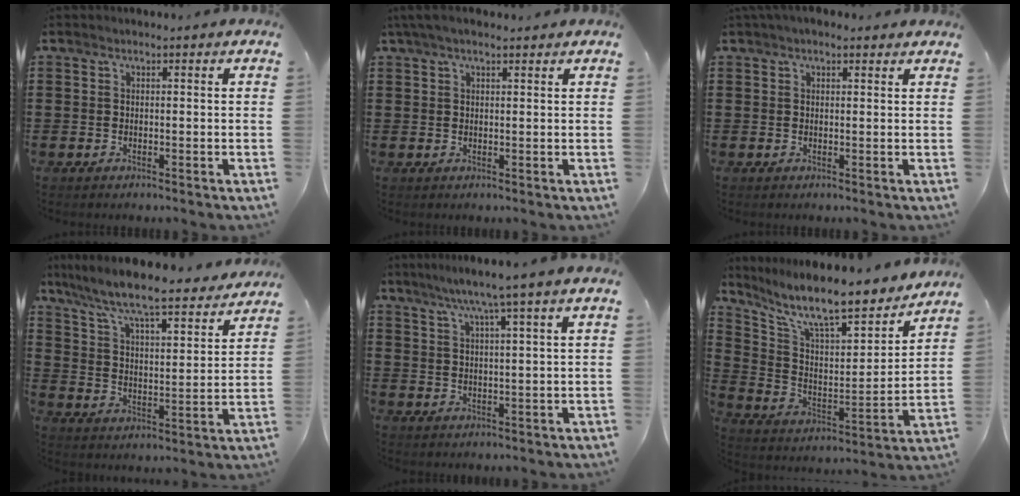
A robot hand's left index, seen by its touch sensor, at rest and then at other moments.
{"total": 2.5, "force": [1.6, 0.6, 1.8], "torque": [-0.038, 0.004, 0.030]}
{"total": 1.6, "force": [1.1, 1.0, 0.7], "torque": [-0.016, 0.007, 0.020]}
{"total": 7.5, "force": [6.9, 0.1, 3.0], "torque": [-0.089, -0.050, 0.111]}
{"total": 5.3, "force": [3.7, -1.0, 3.6], "torque": [-0.080, -0.007, 0.061]}
{"total": 11.0, "force": [9.2, 2.0, 5.6], "torque": [-0.141, -0.062, 0.154]}